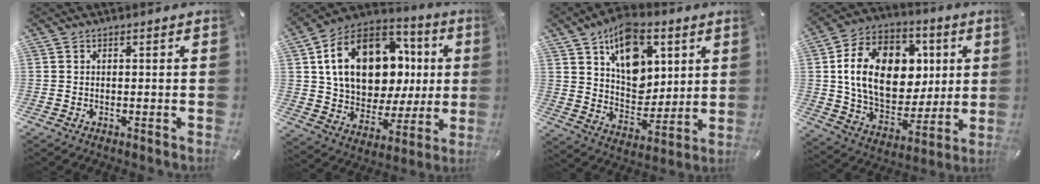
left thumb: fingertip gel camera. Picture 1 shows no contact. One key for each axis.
{"total": 20.7, "fx": 6.6, "fy": 14.7, "fz": 13.0, "tx": -0.219, "ty": -0.022, "tz": 0.124}
{"total": 14.8, "fx": 7.6, "fy": 10.2, "fz": 7.5, "tx": -0.114, "ty": -0.042, "tz": 0.141}
{"total": 20.7, "fx": 3.5, "fy": 15.5, "fz": 13.3, "tx": -0.248, "ty": 0.000, "tz": 0.065}